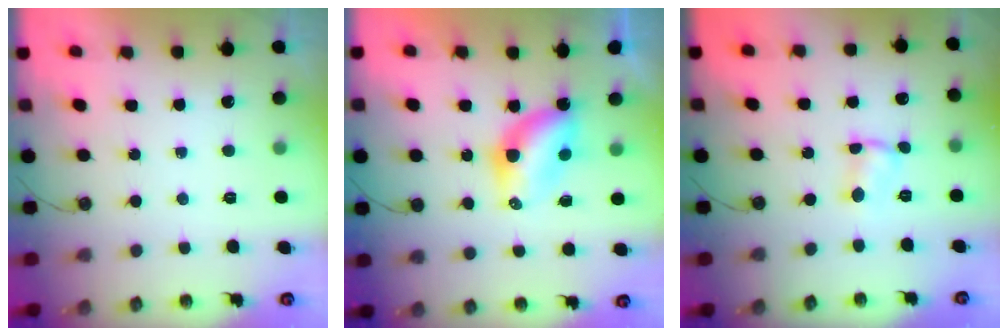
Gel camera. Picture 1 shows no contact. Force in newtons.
{"total": 6.3, "press": 6.3, "slide": 0.1}
{"total": 1.8, "press": 1.8, "slide": 0.1}